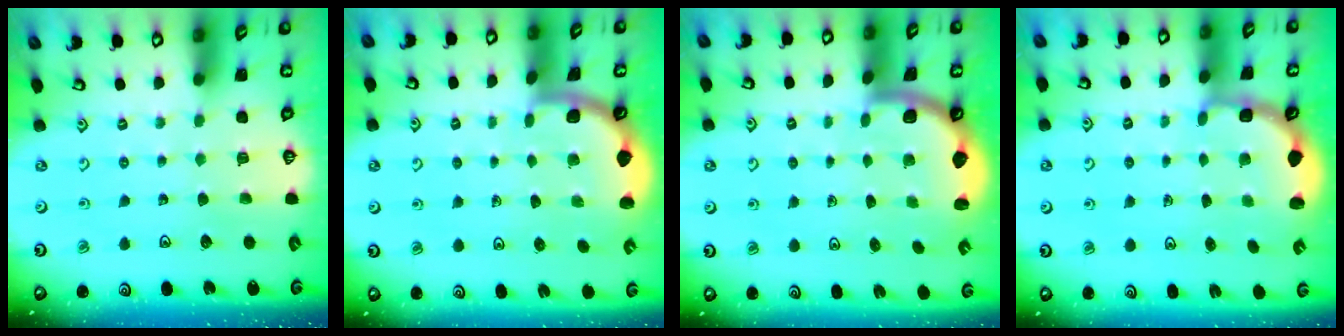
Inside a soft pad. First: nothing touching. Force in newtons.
{"total": 1.7, "press": 1.6, "slide": 0.1}
{"total": 1.8, "press": 1.8, "slide": 0.1}
{"total": 3.0, "press": 2.6, "slide": 1.5}